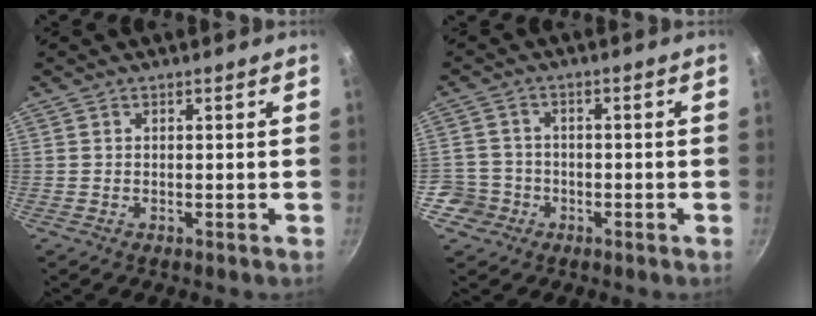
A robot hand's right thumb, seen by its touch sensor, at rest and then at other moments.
{"total": 5.7, "force": [-2.3, 5.2, 0.6], "torque": [0.012, 0.034, -0.043]}